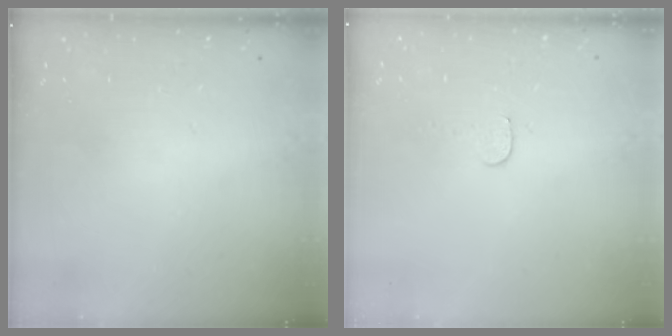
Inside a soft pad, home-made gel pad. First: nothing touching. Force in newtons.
{"total": 4.1, "press": 4.1, "slide": 0.3}